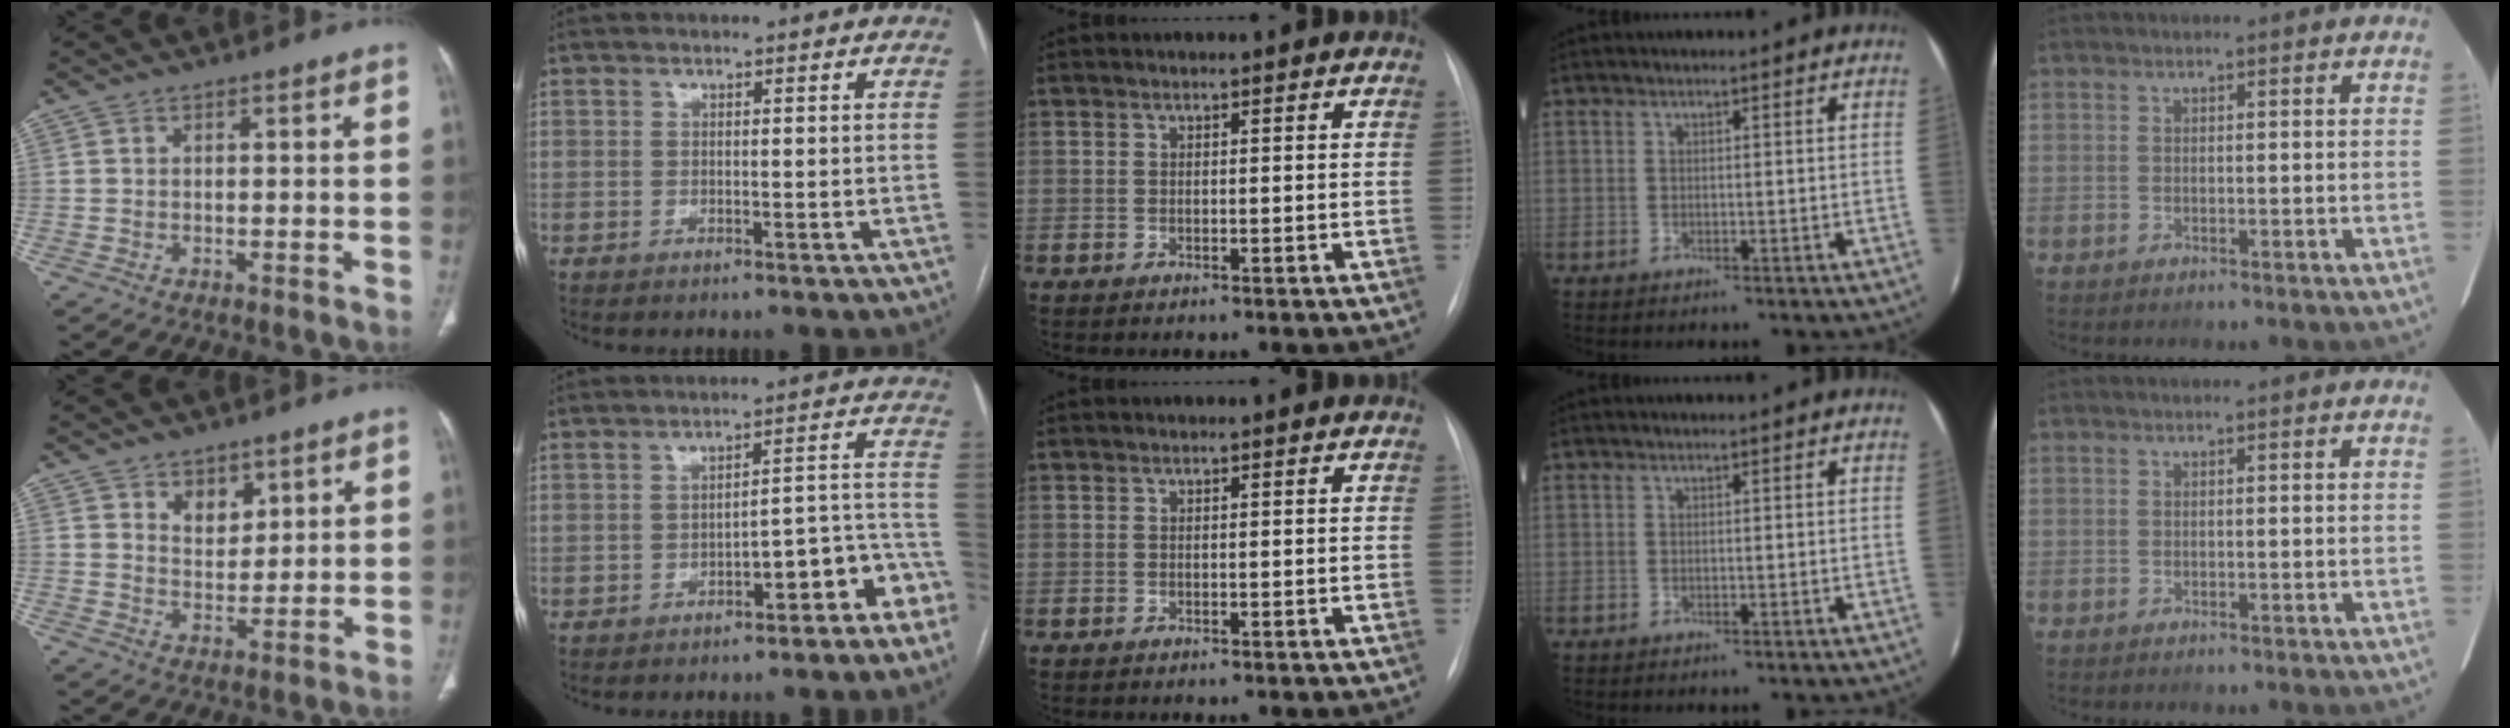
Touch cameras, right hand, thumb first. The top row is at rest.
{"thumb": {"total": 5.3, "force": [2.9, 3.6, 2.6], "torque": [-0.016, -0.023, 0.054]}, "index": {"total": 8.2, "force": [-5.4, 2.7, 5.5], "torque": [-0.045, 0.046, -0.066]}}